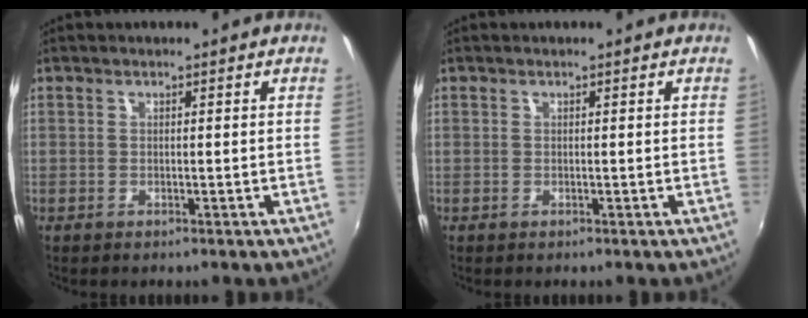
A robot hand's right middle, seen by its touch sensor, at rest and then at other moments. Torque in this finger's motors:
{"motor_torque": [0.00, 0.00, 0.00, 0.00]}